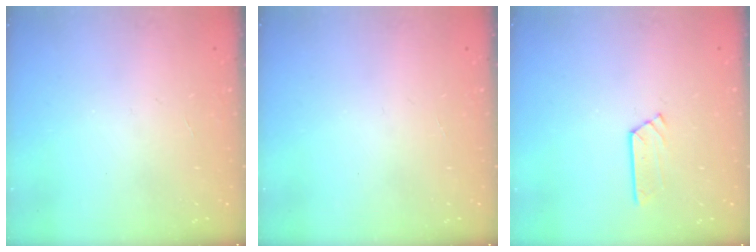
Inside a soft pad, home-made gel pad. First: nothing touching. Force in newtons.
{"total": 0.0}
{"total": 3.3, "press": 3.3, "slide": 0.4}